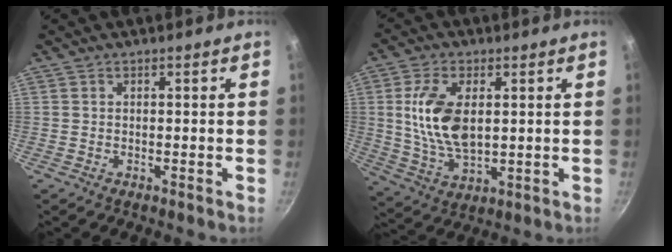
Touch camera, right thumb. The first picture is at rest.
{"total": 12.6, "force": [1.9, 6.7, 10.5], "torque": [-0.205, -0.011, 0.044]}